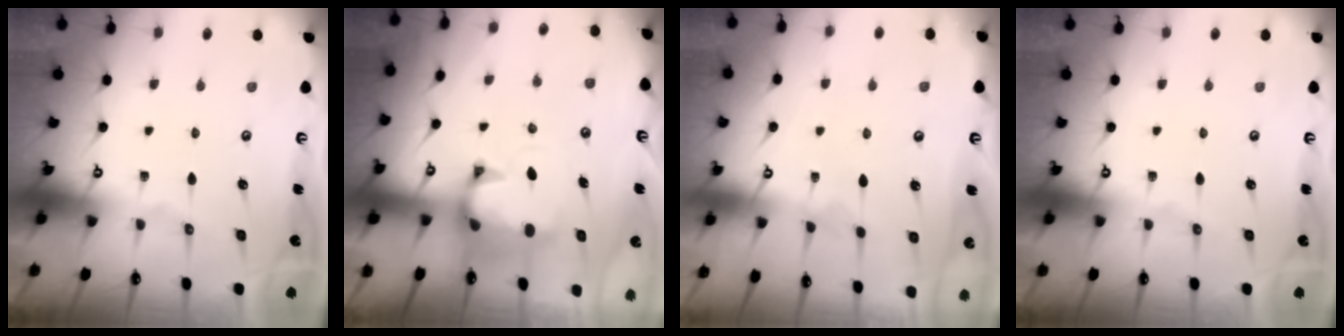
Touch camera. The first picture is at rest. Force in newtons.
{"total": 1.6, "press": 1.2, "slide": 1.1}
{"total": 3.3, "press": 3.3, "slide": 0.1}
{"total": 0.0}